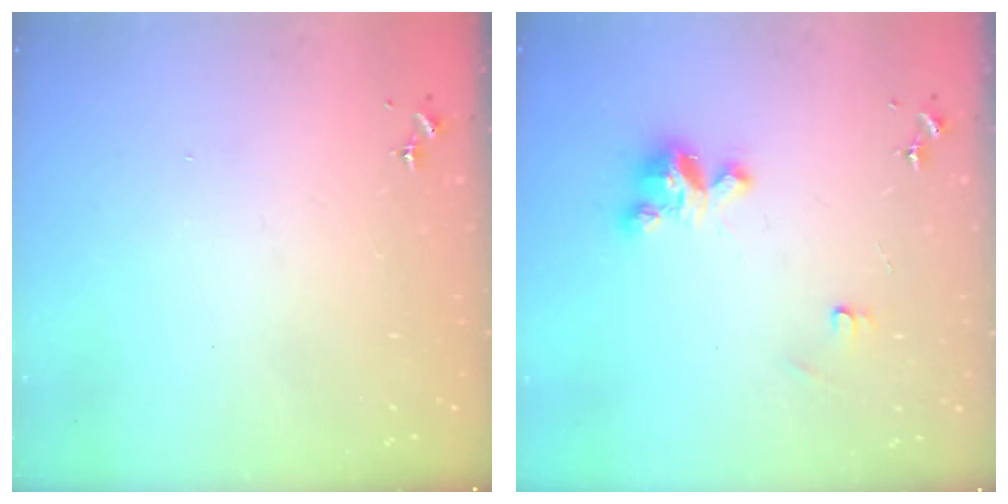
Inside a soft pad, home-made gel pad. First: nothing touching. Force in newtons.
{"total": 8.8, "press": 8.8, "slide": 0.1}